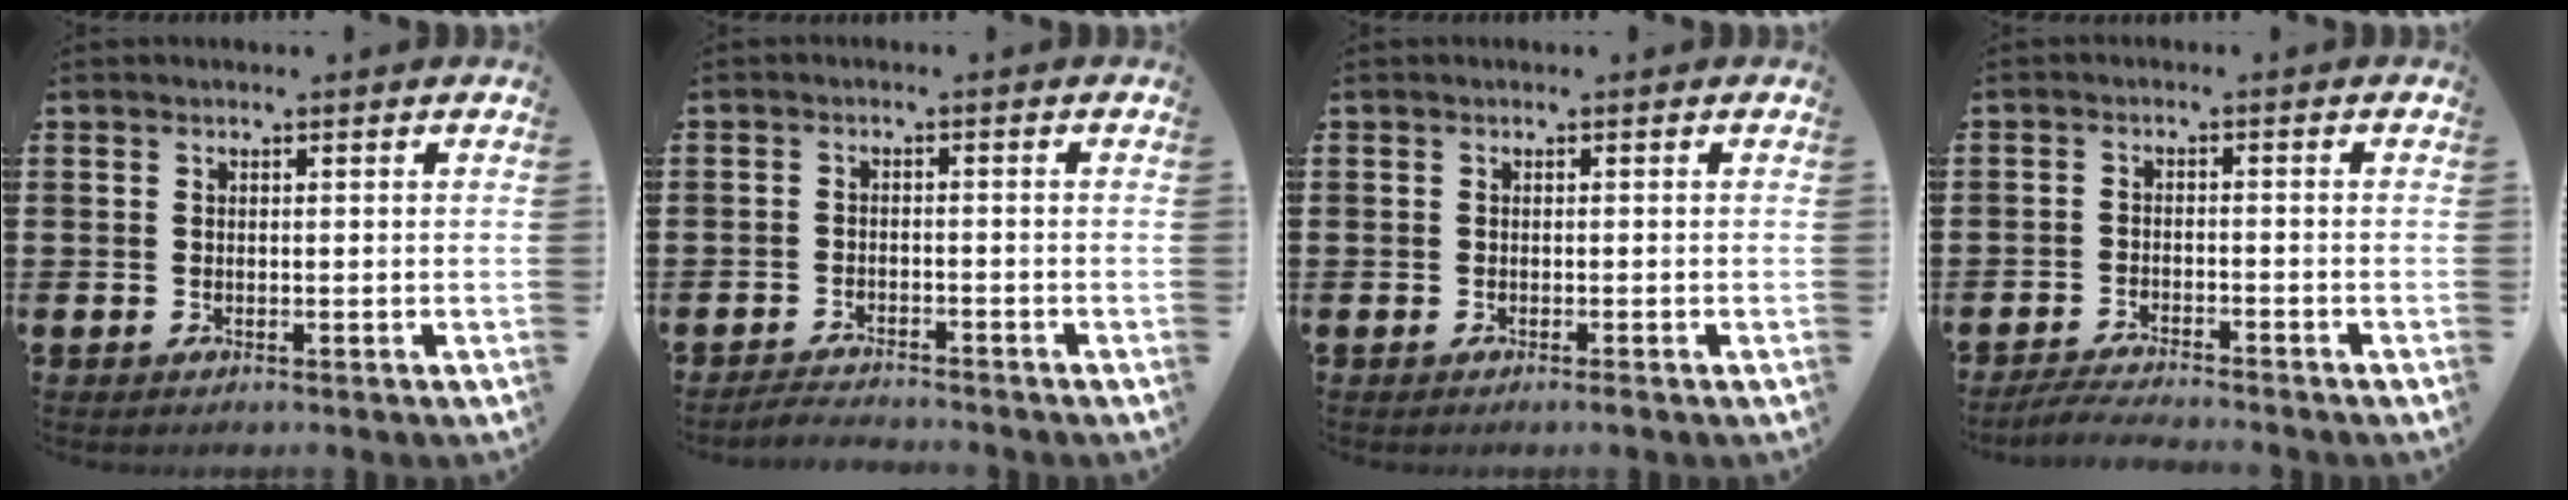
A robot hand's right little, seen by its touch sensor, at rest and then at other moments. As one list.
[{"total": 2.0, "force": [-2.0, -0.1, 0.0], "torque": [-0.004, 0.003, -0.043]}, {"total": 0.5, "force": [-0.3, 0.0, 0.4], "torque": [-0.007, -0.003, -0.006]}, {"total": 2.7, "force": [-2.7, -0.1, 0.3], "torque": [-0.007, 0.003, -0.055]}]